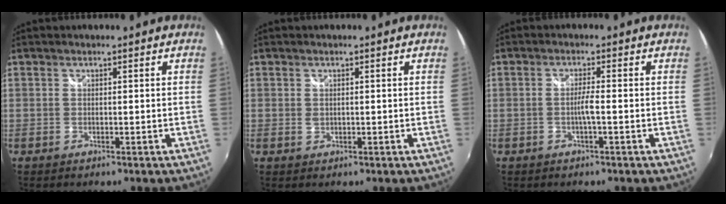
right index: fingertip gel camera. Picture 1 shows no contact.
{"total": 0.8, "force": [0.1, 0.6, 0.5], "torque": [-0.010, -0.001, 0.002]}
{"total": 2.3, "force": [-0.8, -0.4, 2.1], "torque": [-0.038, 0.000, -0.017]}